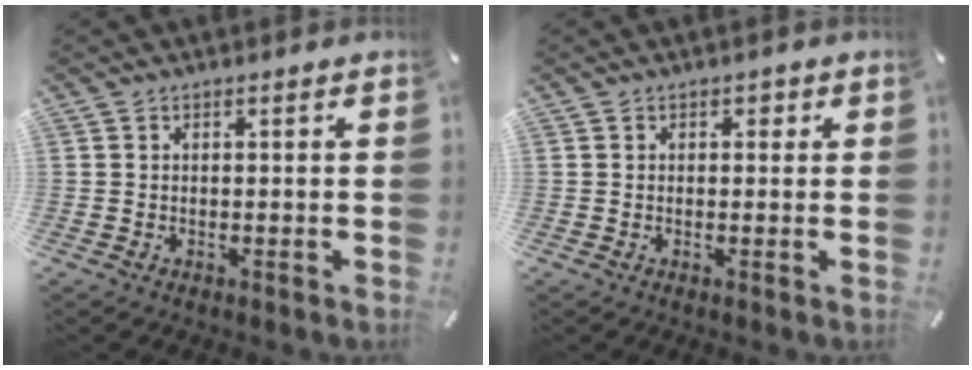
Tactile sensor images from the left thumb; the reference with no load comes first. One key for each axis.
{"total": 1.2, "fx": 0.3, "fy": 1.0, "fz": 0.5, "tx": -0.002, "ty": 0.006, "tz": 0.001}